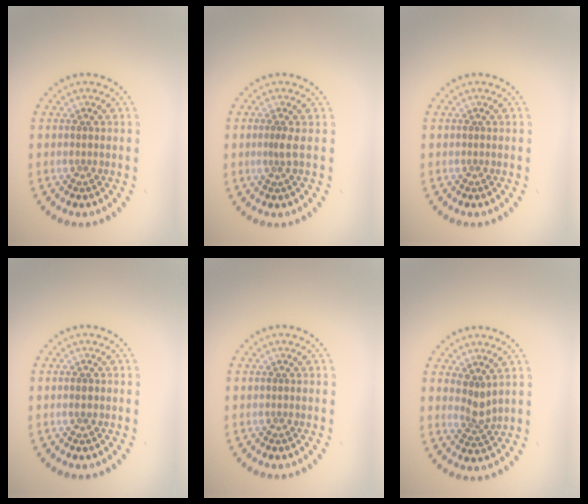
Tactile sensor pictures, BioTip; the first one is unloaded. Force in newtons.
{"total": 0.9, "press": 0.5, "slide": 0.7}
{"total": 0.0}
{"total": 0.8, "press": 0.8, "slide": 0.2}
{"total": 0.0}
{"total": 1.9, "press": 1.4, "slide": 1.4}